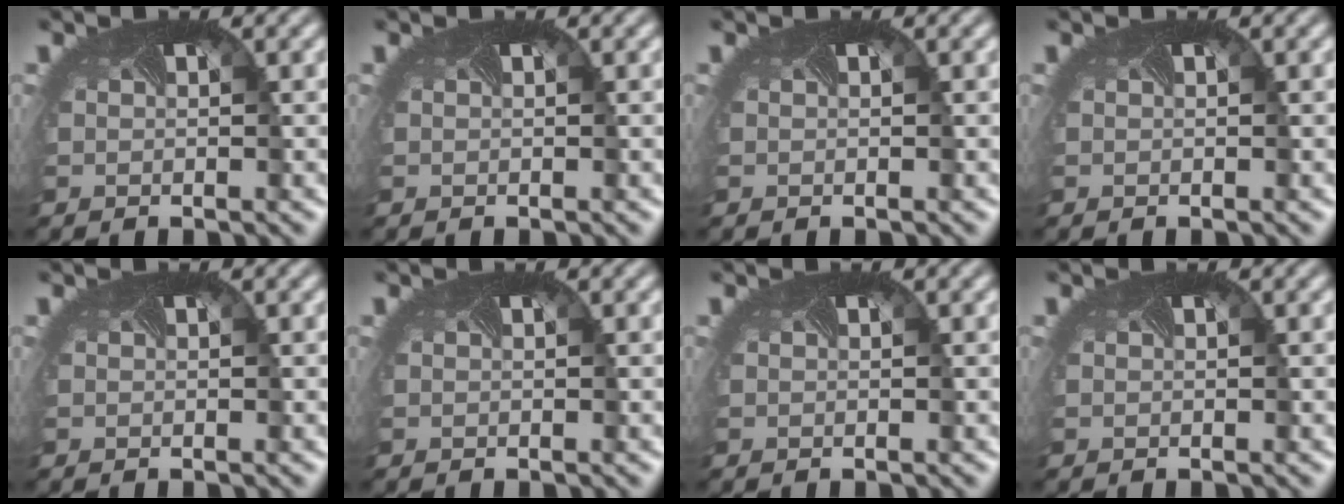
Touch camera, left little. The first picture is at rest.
{"total": 0.0}
{"total": 0.0}
{"total": 0.0}
{"total": 0.0}
{"total": 0.0}
{"total": 0.0}
{"total": 0.0}